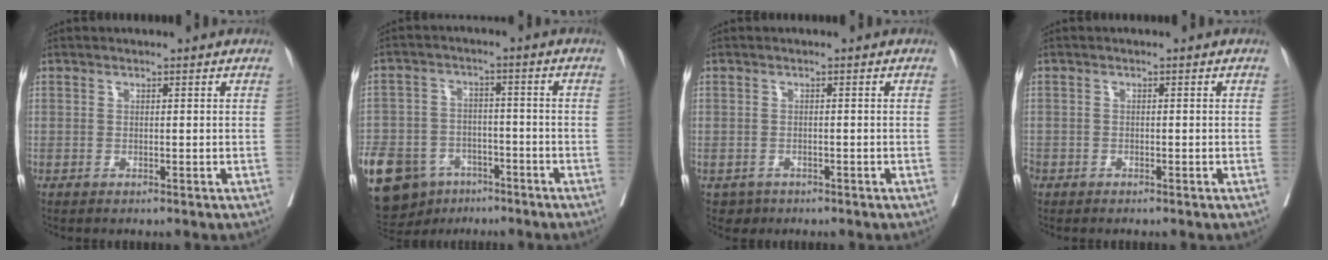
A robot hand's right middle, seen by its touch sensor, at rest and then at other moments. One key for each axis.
{"total": 21.1, "fx": -12.1, "fy": 14.1, "fz": 9.9, "tx": -0.280, "ty": -0.012, "tz": -0.188}
{"total": 1.9, "fx": -1.2, "fy": 1.5, "fz": 0.0, "tx": -0.001, "ty": 0.005, "tz": -0.017}
{"total": 2.2, "fx": -1.4, "fy": 1.5, "fz": 0.8, "tx": -0.026, "ty": -0.003, "tz": -0.028}